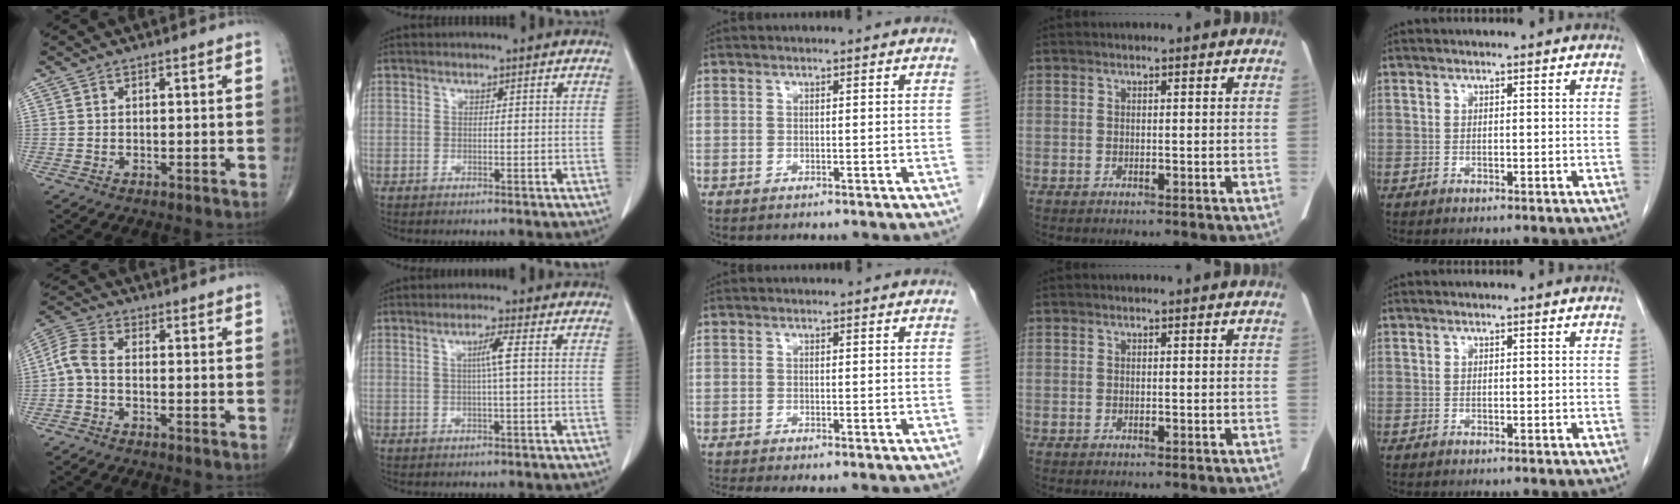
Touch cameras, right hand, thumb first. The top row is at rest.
{"thumb": {"total": 4.8, "force": [-1.3, 2.4, 3.9], "torque": [-0.093, 0.018, -0.040]}, "index": {"total": 2.8, "force": [0.4, -0.6, 2.7], "torque": [-0.051, 0.001, 0.006]}, "middle": {"total": 2.3, "force": [-1.8, 0.0, 1.3], "torque": [-0.024, -0.006, -0.031]}}